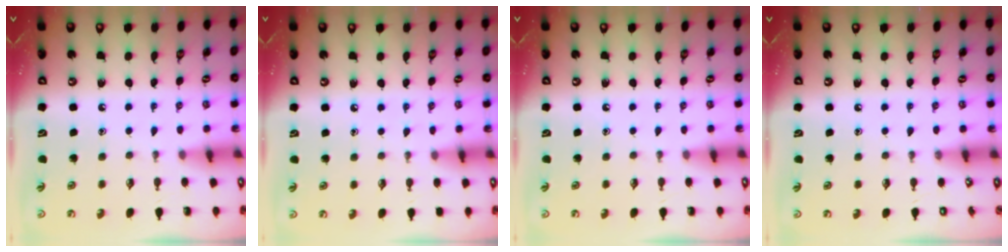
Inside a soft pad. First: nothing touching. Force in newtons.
{"total": 4.0, "press": 4.0, "slide": 0.6}
{"total": 0.0}
{"total": 3.3, "press": 3.2, "slide": 0.5}